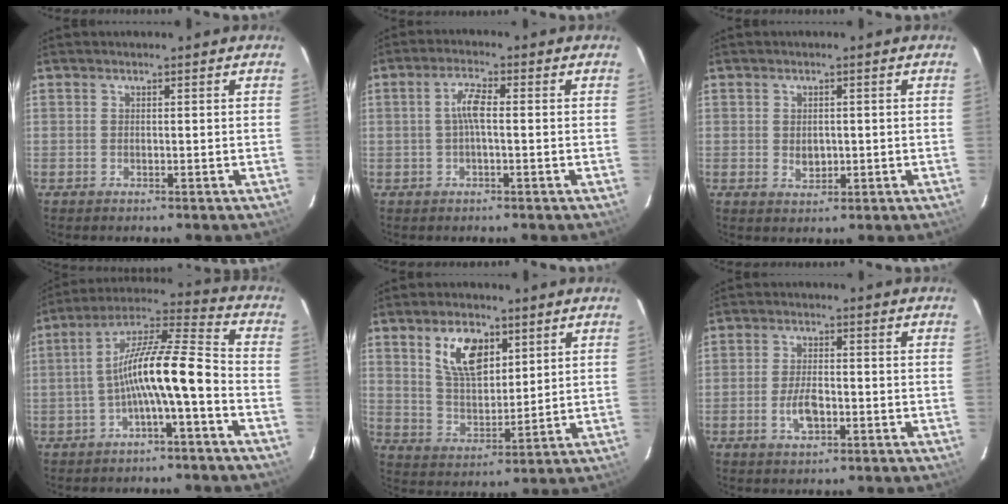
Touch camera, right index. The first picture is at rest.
{"total": 3.9, "force": [-0.1, 0.9, 3.8], "torque": [-0.076, 0.010, -0.002]}
{"total": 2.6, "force": [-0.2, 2.1, 1.5], "torque": [-0.024, -0.003, 0.001]}
{"total": 12.4, "force": [-4.0, 1.3, 11.6], "torque": [-0.223, 0.020, -0.073]}
{"total": 10.3, "force": [5.0, 5.5, 7.2], "torque": [-0.127, 0.010, 0.101]}
{"total": 4.9, "force": [-1.9, 2.3, 3.9], "torque": [-0.081, -0.003, -0.030]}